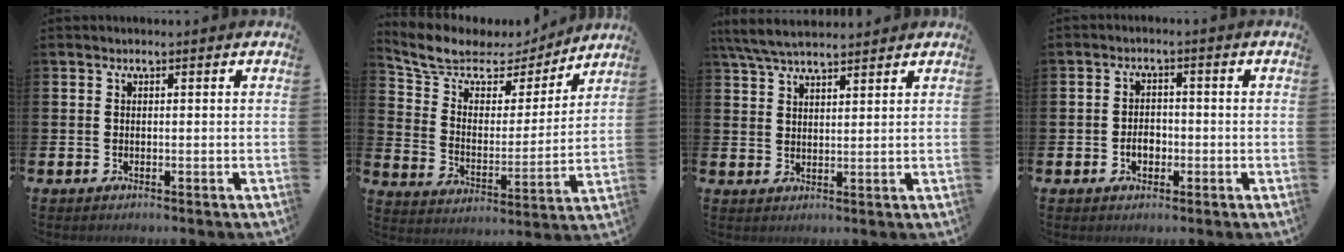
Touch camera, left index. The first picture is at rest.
{"total": 8.2, "force": [6.9, 3.9, 2.0], "torque": [-0.089, -0.041, 0.123]}
{"total": 5.4, "force": [5.0, 1.0, 1.9], "torque": [-0.054, -0.013, 0.093]}
{"total": 2.7, "force": [-1.0, 1.9, 1.6], "torque": [-0.023, 0.000, -0.023]}